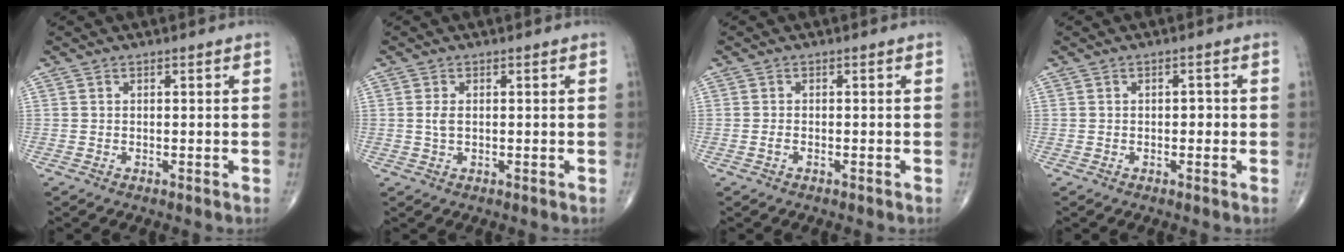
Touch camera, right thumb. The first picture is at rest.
{"total": 1.8, "force": [0.1, 1.0, 1.5], "torque": [-0.035, 0.000, 0.002]}
{"total": 0.6, "force": [-0.3, 0.3, 0.5], "torque": [-0.013, 0.000, -0.005]}
{"total": 1.7, "force": [-0.1, 1.1, 1.3], "torque": [-0.010, 0.004, -0.006]}